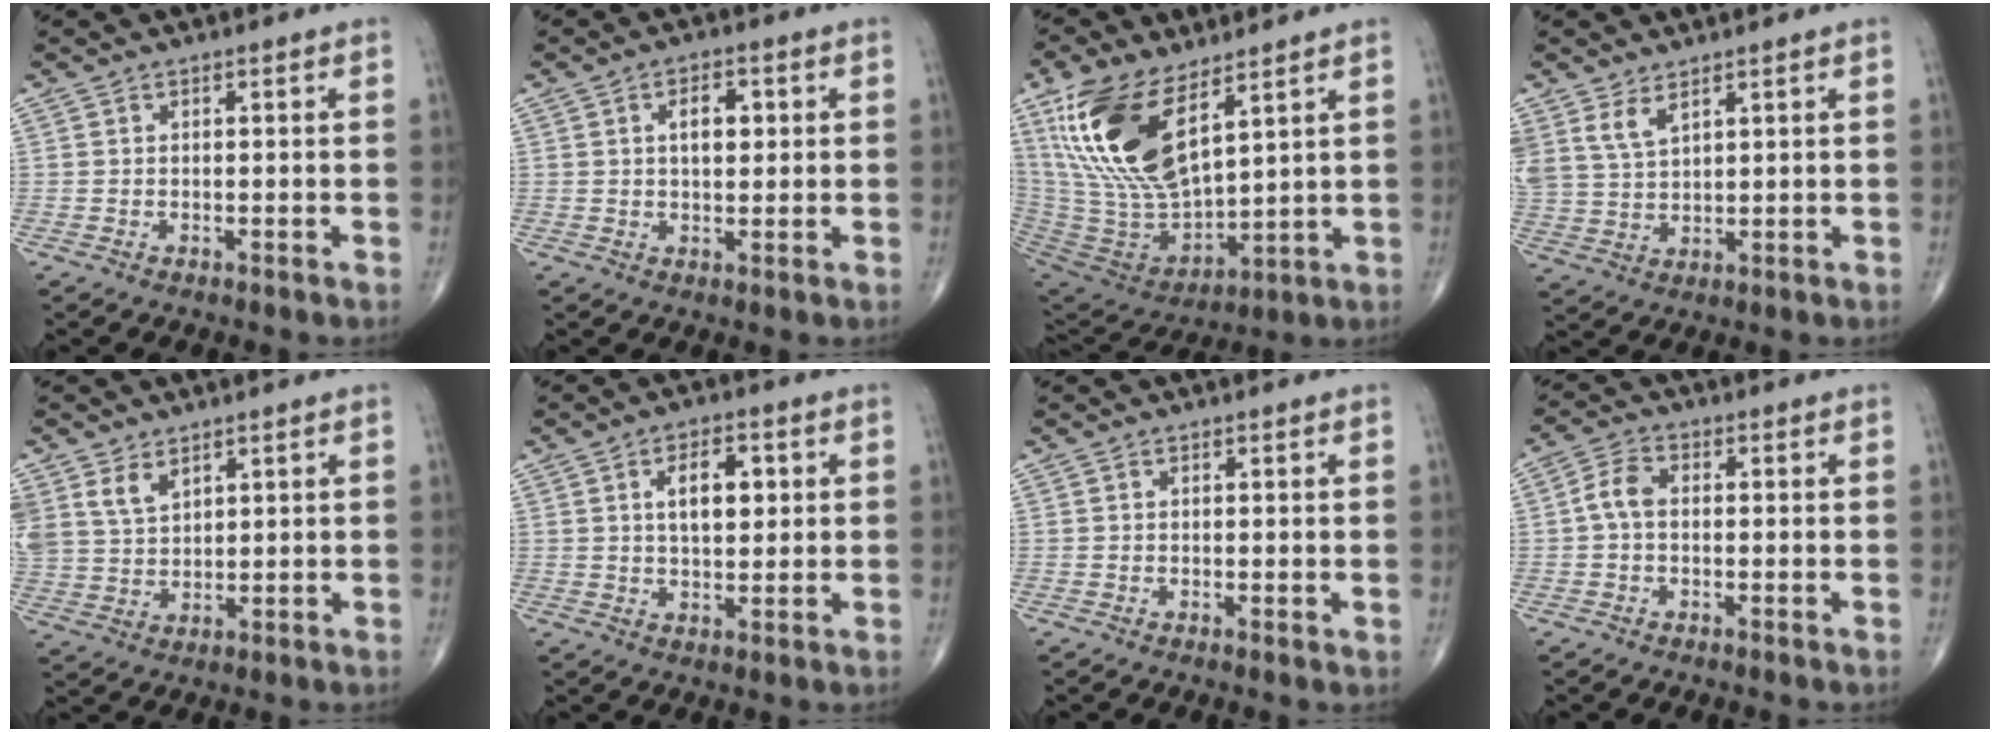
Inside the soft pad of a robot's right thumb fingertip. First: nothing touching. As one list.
[{"total": 5.1, "force": [1.2, 2.8, 4.1], "torque": [-0.054, 0.002, 0.017]}, {"total": 21.1, "force": [10.2, 9.3, 15.9], "torque": [-0.320, -0.047, 0.211]}, {"total": 5.6, "force": [3.7, 2.6, 3.3], "torque": [-0.063, -0.016, 0.083]}, {"total": 7.3, "force": [4.2, 4.6, 3.7], "torque": [-0.064, -0.015, 0.096]}, {"total": 7.4, "force": [1.9, 3.9, 6.0], "torque": [-0.078, -0.003, 0.031]}, {"total": 0.7, "force": [0.2, 0.2, 0.6], "torque": [-0.011, -0.002, 0.003]}, {"total": 4.1, "force": [-0.2, 2.6, 3.2], "torque": [-0.063, 0.014, -0.012]}]